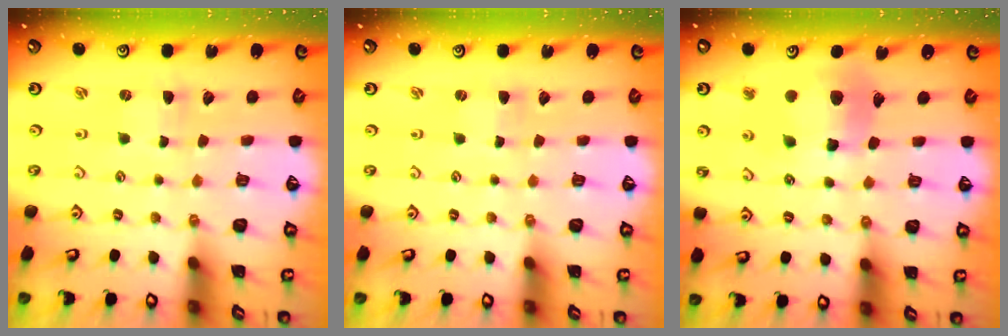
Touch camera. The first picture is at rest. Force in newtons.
{"total": 0.0}
{"total": 12.3, "press": 12.2, "slide": 1.3}